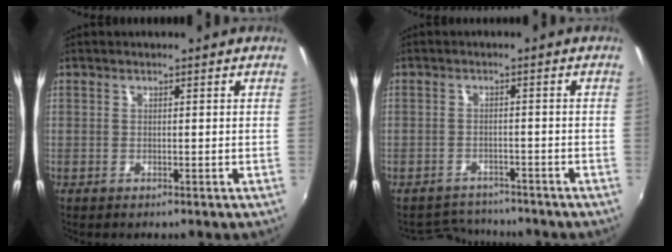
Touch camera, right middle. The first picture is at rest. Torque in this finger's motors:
{"motor_torque": [-0.79, -0.48, -0.08, -0.06]}